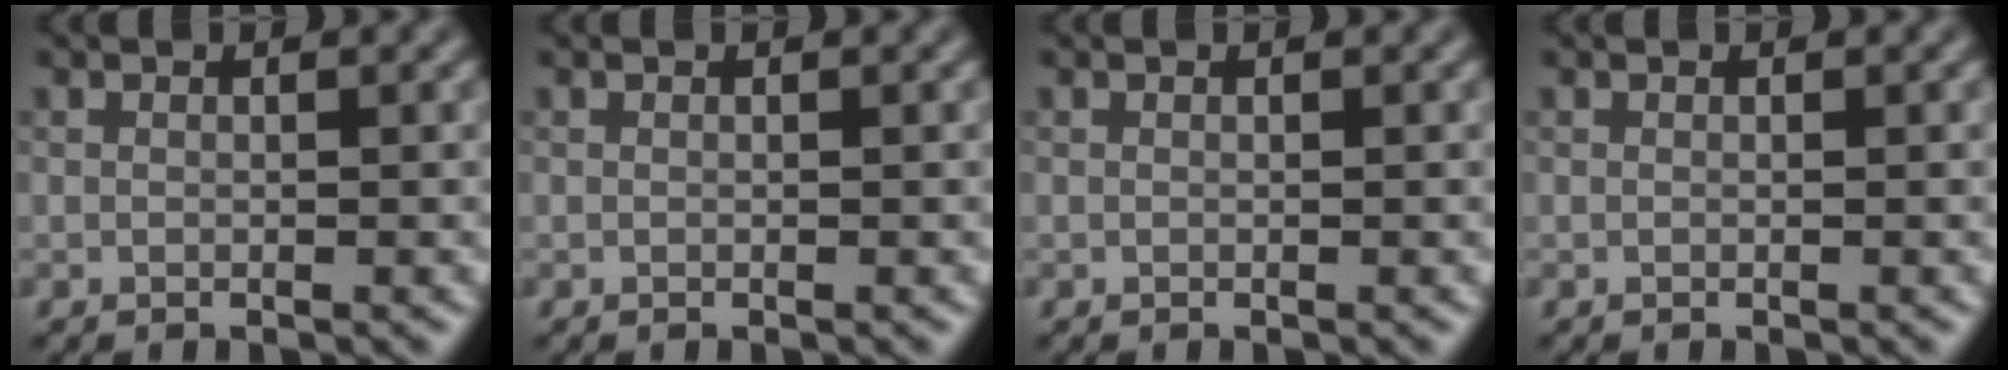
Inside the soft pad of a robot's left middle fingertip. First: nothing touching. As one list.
[{"total": 0.0}, {"total": 0.0}, {"total": 0.0}]